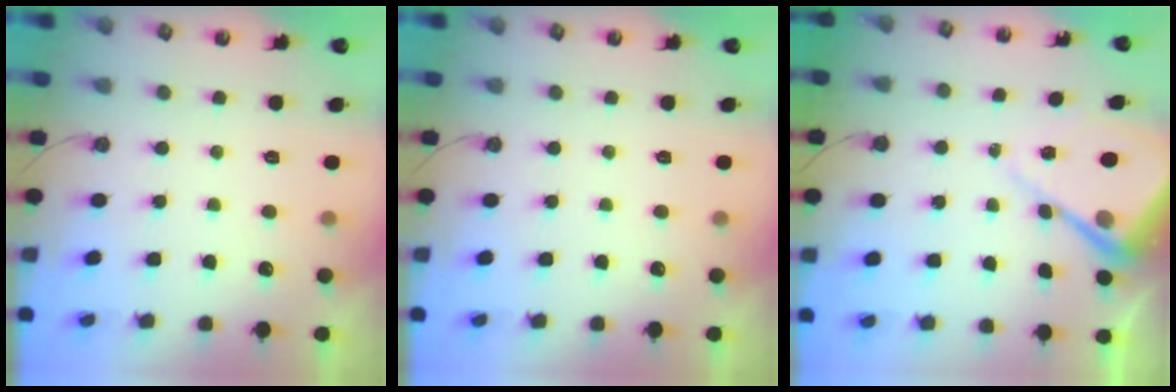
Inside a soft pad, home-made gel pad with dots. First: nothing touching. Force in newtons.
{"total": 0.0}
{"total": 9.5, "press": 9.5, "slide": 1.0}